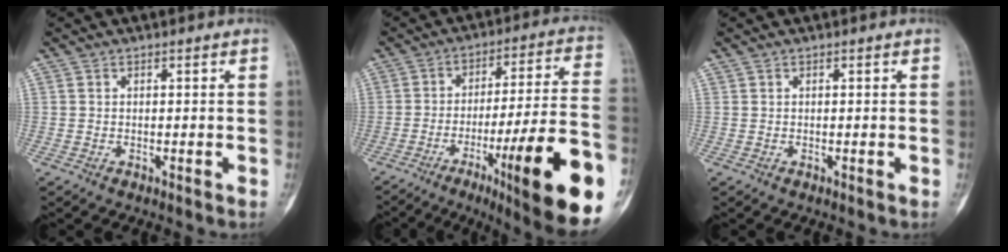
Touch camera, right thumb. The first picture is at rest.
{"total": 24.2, "force": [-9.7, 2.7, 22.0], "torque": [-0.275, 0.032, -0.141]}
{"total": 0.0}